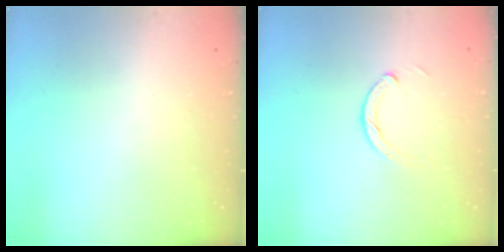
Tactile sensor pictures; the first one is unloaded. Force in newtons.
{"total": 2.3, "press": 2.3, "slide": 0.3}